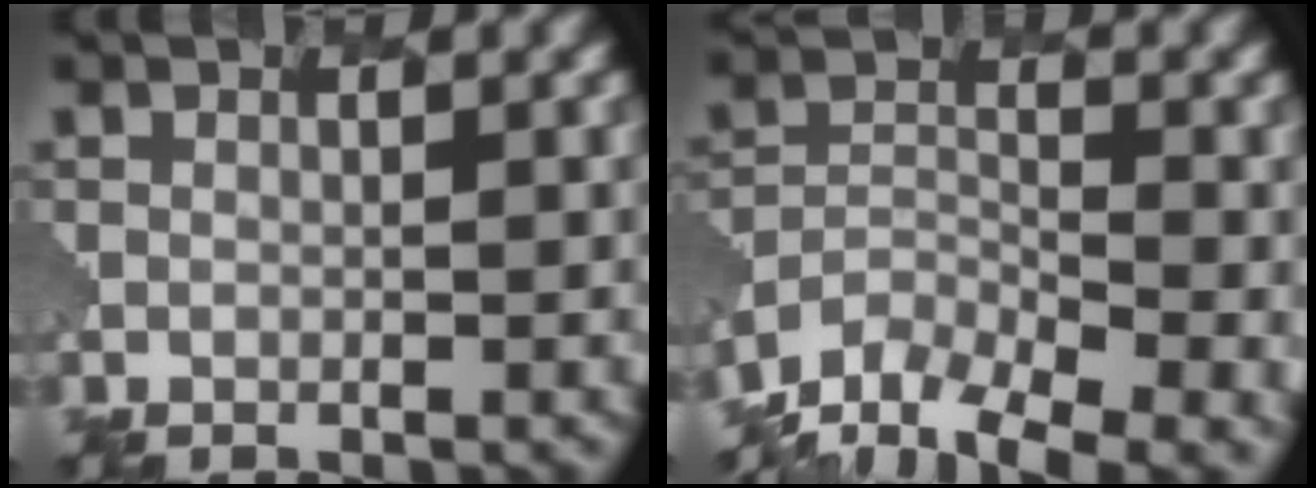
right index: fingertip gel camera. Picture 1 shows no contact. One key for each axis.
{"total": 10.1, "fx": -7.9, "fy": 4.5, "fz": 4.3, "tx": -0.074, "ty": -0.018, "tz": -0.124}